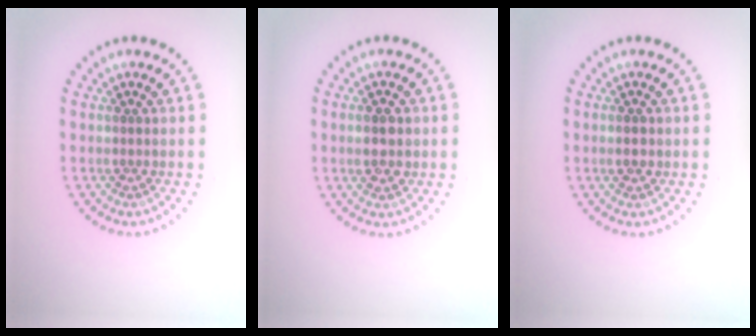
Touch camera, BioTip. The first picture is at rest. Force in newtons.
{"total": 2.1, "press": 2.1, "slide": 0.3}
{"total": 1.8, "press": 1.8, "slide": 0.1}